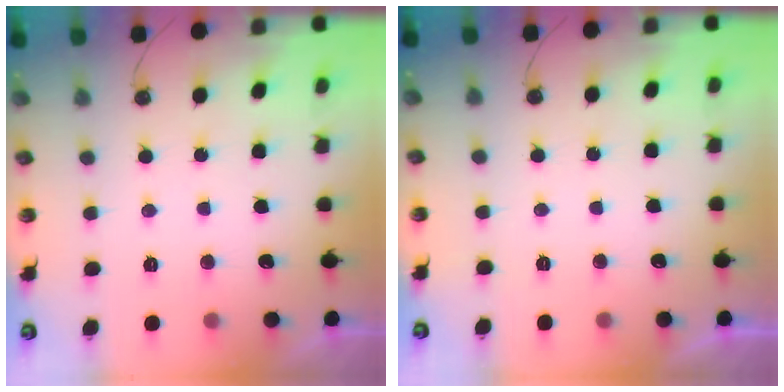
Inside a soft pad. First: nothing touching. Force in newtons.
{"total": 0.0}